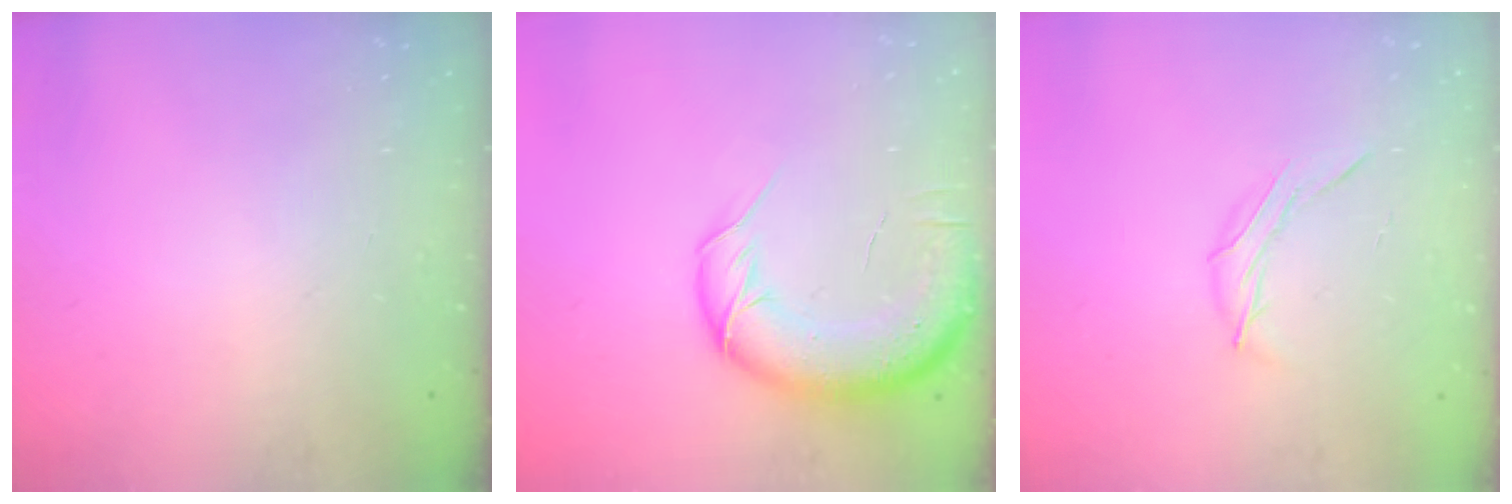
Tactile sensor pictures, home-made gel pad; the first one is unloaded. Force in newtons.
{"total": 14.6, "press": 14.3, "slide": 3.1}
{"total": 6.3, "press": 6.2, "slide": 1.0}